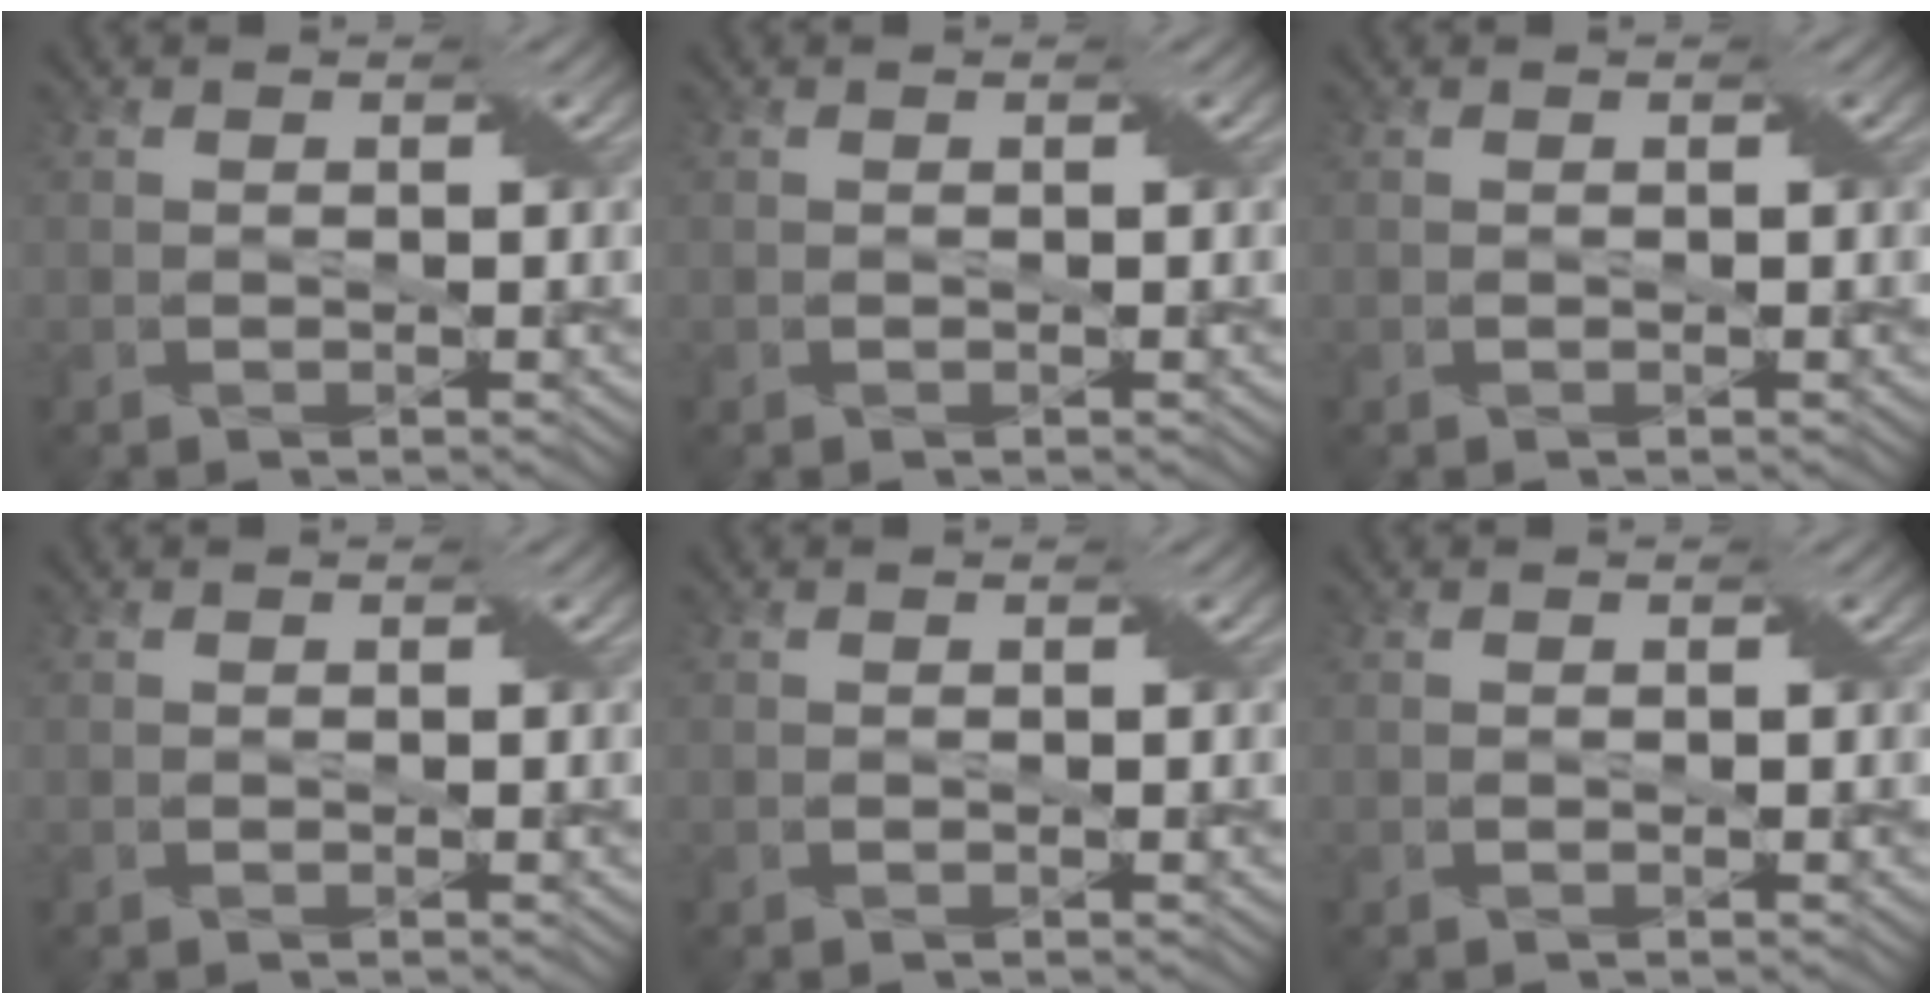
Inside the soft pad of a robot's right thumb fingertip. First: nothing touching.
{"total": 0.0}
{"total": 0.0}
{"total": 0.0}
{"total": 0.0}
{"total": 0.0}